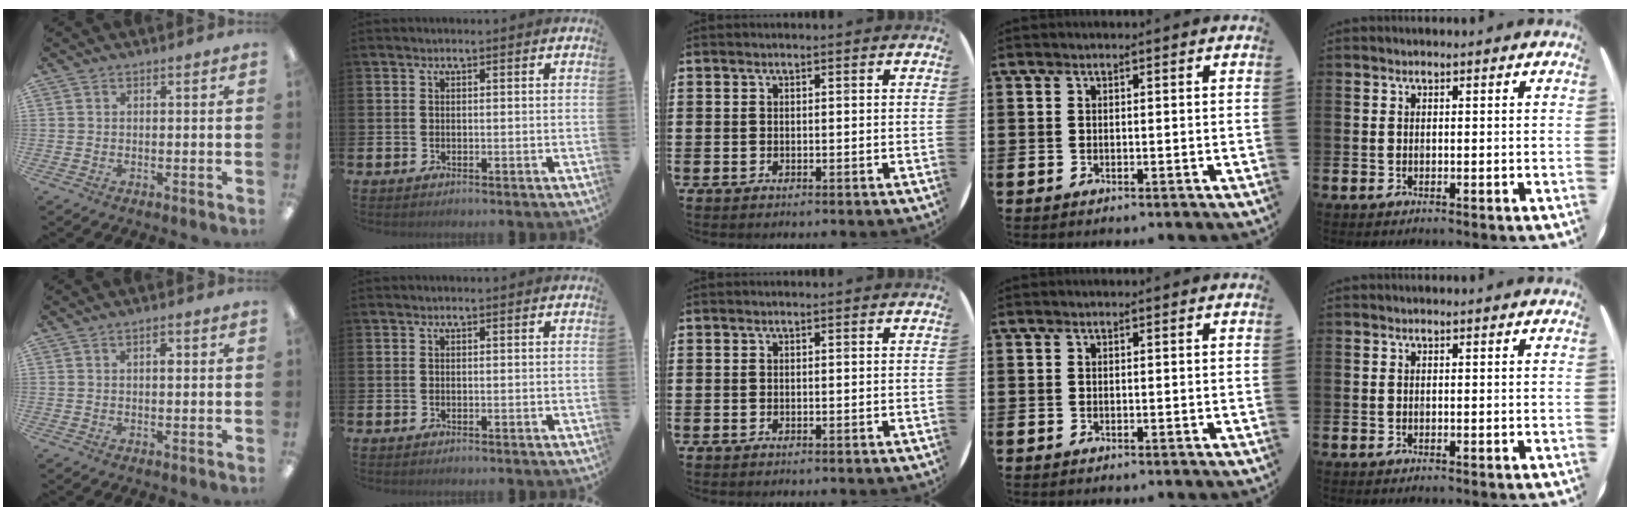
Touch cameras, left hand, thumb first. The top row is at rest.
{"thumb": {"total": 1.9, "force": [0.7, 0.9, 1.5], "torque": [-0.024, 0.002, 0.009]}}